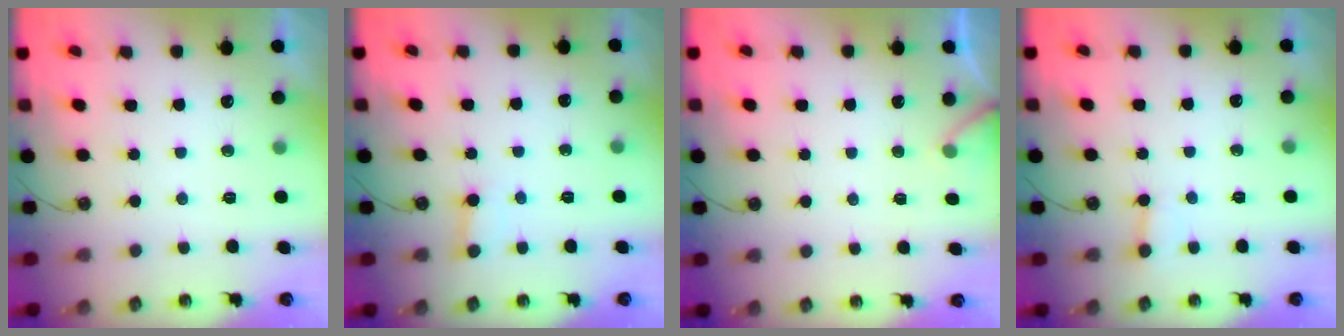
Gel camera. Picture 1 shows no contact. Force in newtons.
{"total": 2.2, "press": 2.2, "slide": 0.1}
{"total": 4.4, "press": 4.4, "slide": 0.2}
{"total": 2.0, "press": 2.0, "slide": 0.0}